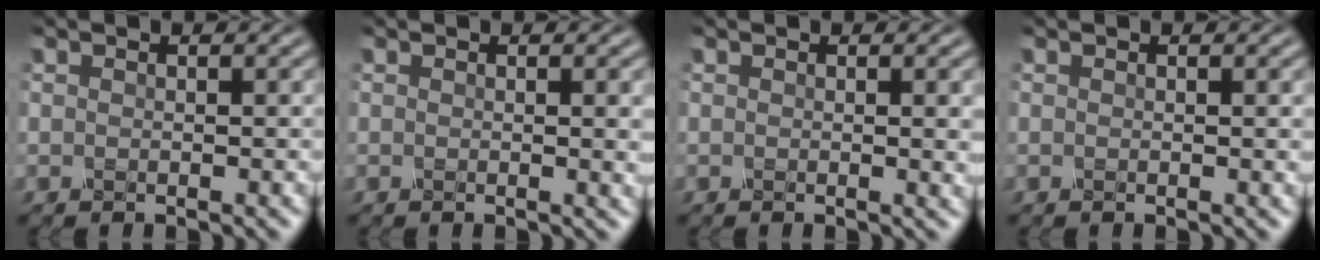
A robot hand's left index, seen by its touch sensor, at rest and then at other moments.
{"total": 2.3, "force": [0.3, 0.8, 2.2], "torque": [-0.016, 0.001, 0.002]}
{"total": 2.5, "force": [0.3, 0.9, 2.3], "torque": [-0.017, 0.001, 0.002]}
{"total": 0.8, "force": [0.1, 0.3, 0.8], "torque": [-0.004, 0.002, 0.000]}